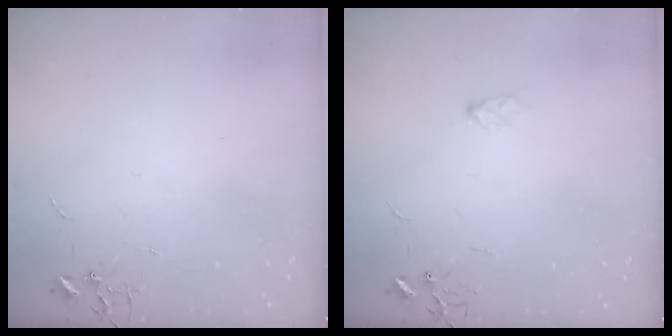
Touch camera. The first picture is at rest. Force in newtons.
{"total": 3.4, "press": 3.4, "slide": 0.5}